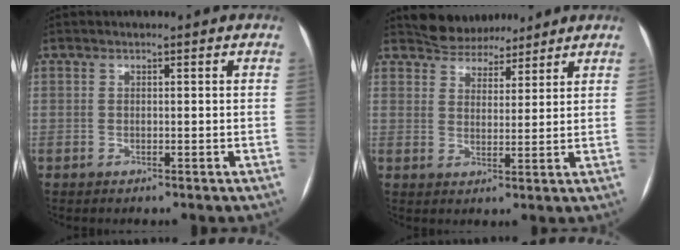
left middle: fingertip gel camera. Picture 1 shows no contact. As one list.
[{"total": 6.3, "force": [5.8, 2.4, 0.5], "torque": [-0.012, 0.008, 0.095]}]